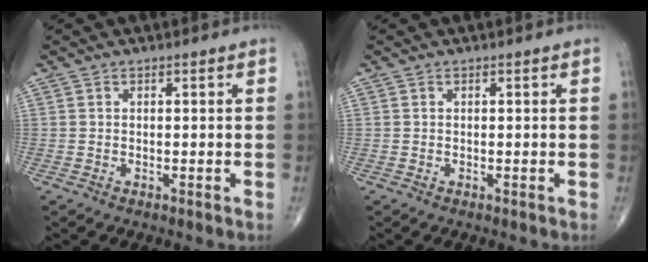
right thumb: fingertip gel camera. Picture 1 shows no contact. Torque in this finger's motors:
{"motor_torque": [0.13, 0.13, -0.02, 0.02, 0.00]}